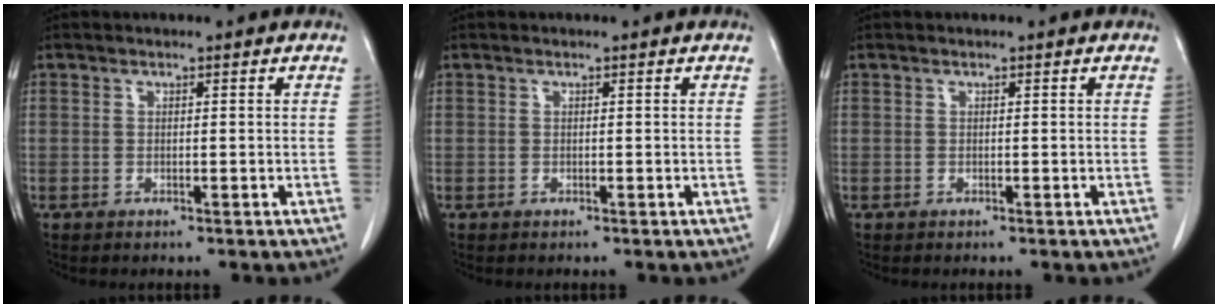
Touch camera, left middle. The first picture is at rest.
{"total": 0.0}
{"total": 0.0}